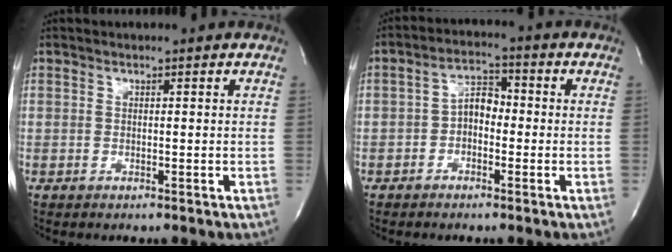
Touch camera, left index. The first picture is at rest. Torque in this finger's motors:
{"motor_torque": [0.03, 0.00, 0.05, 0.02]}